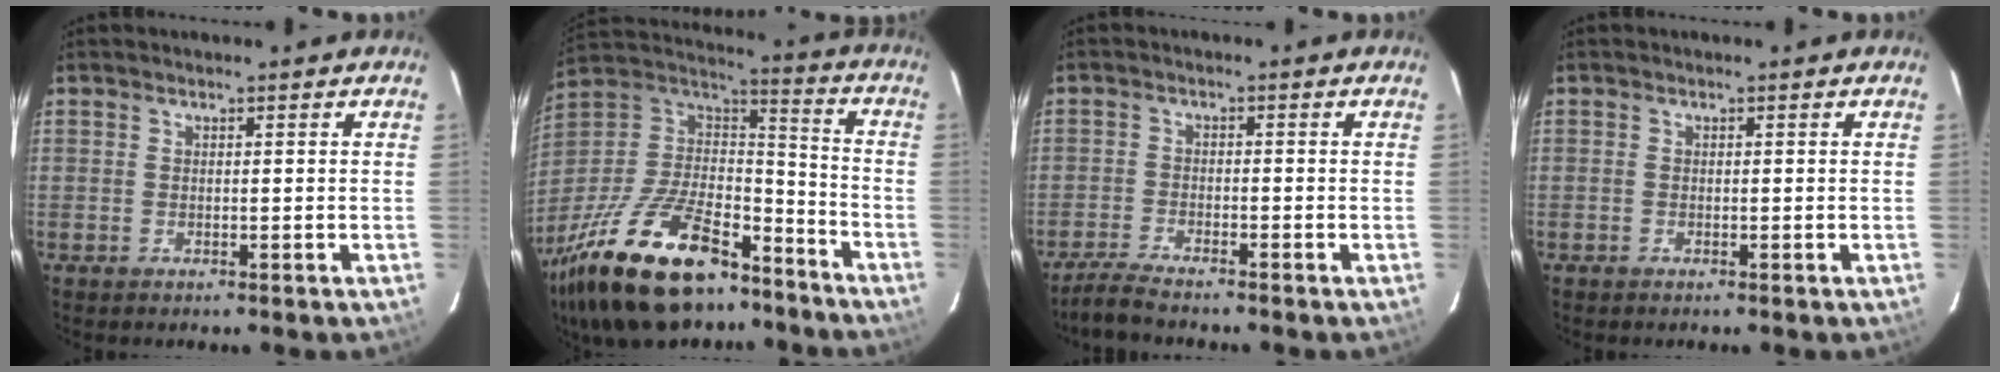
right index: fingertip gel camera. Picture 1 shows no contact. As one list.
[{"total": 31.6, "force": [-21.8, 13.1, 18.8], "torque": [-0.378, -0.008, -0.347]}, {"total": 4.7, "force": [-4.3, 0.2, 1.9], "torque": [-0.061, -0.010, -0.084]}, {"total": 0.0}]